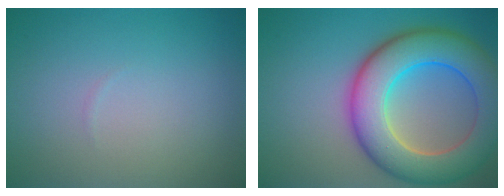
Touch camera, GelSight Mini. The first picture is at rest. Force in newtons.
{"total": 10.6, "press": 10.5, "slide": 0.5}